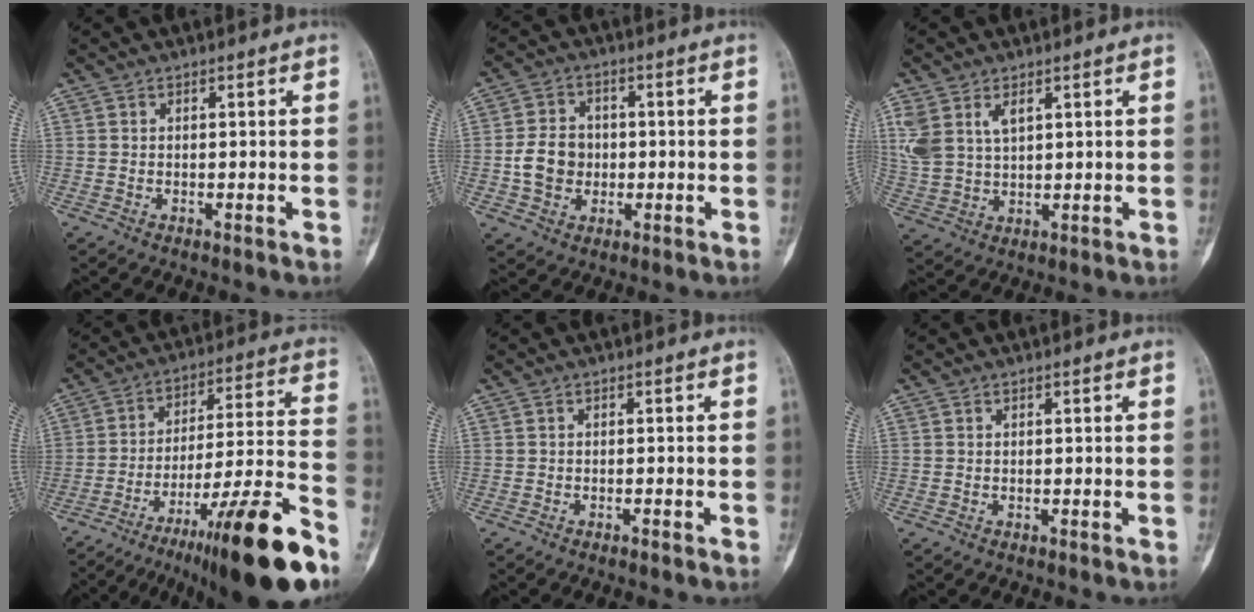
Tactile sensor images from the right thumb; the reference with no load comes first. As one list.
[{"total": 7.6, "force": [-0.9, 6.4, 4.0], "torque": [-0.055, 0.013, -0.019]}, {"total": 9.0, "force": [3.8, 5.4, 6.0], "torque": [-0.132, -0.002, 0.089]}, {"total": 24.3, "force": [-16.2, 2.4, 18.0], "torque": [-0.236, 0.072, -0.253]}, {"total": 0.7, "force": [-0.5, 0.1, 0.4], "torque": [-0.012, 0.003, -0.006]}, {"total": 0.0}]